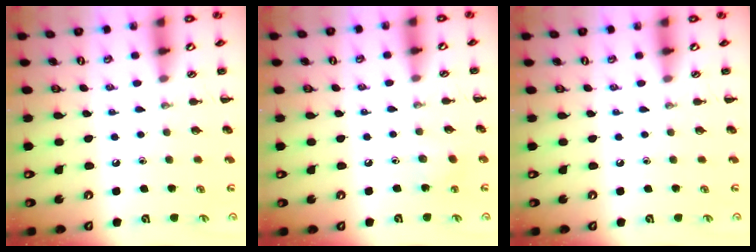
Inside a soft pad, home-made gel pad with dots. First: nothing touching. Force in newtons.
{"total": 4.8, "press": 4.6, "slide": 1.3}
{"total": 0.0}